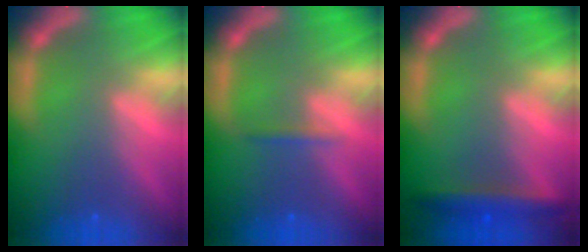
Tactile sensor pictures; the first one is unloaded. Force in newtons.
{"total": 0.9}
{"total": 3.5}